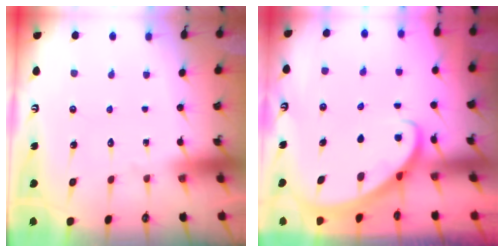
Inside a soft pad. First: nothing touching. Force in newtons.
{"total": 2.7, "press": 2.7, "slide": 0.2}